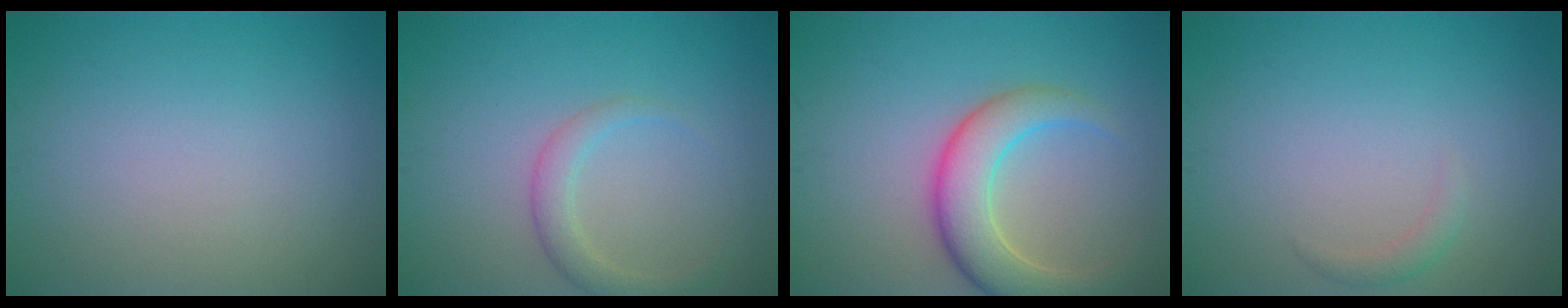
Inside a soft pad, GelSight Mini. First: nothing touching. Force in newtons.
{"total": 2.4, "press": 2.4, "slide": 0.2}
{"total": 5.7, "press": 5.6, "slide": 0.5}
{"total": 1.0, "press": 1.0, "slide": 0.0}